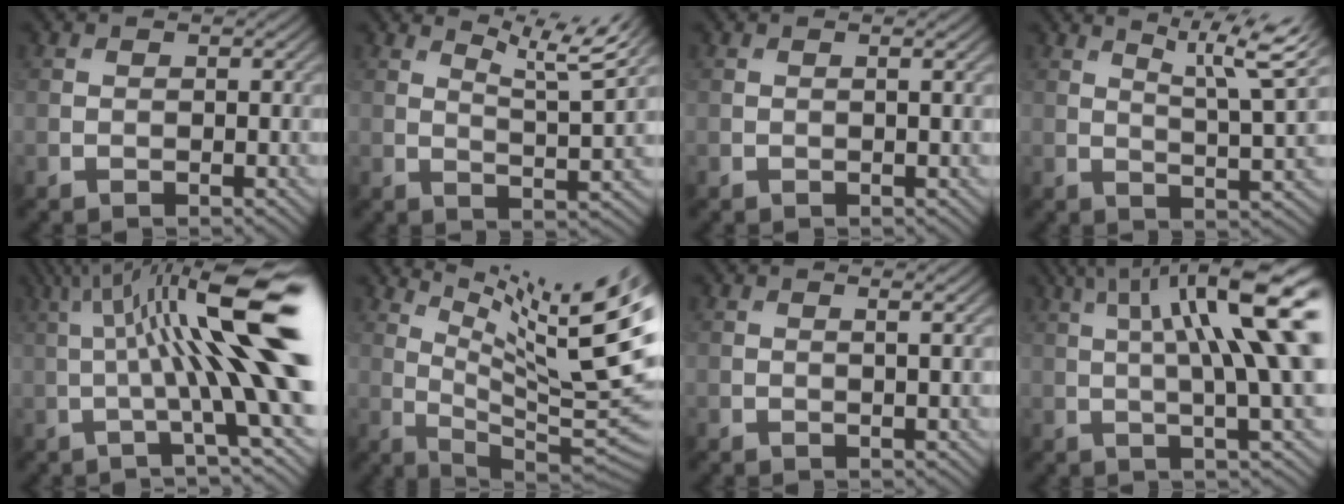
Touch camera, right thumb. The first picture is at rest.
{"total": 7.2, "force": [5.5, 0.8, 4.5], "torque": [-0.096, -0.001, 0.089]}
{"total": 1.1, "force": [0.1, 0.1, 1.1], "torque": [-0.017, 0.005, -0.001]}
{"total": 8.4, "force": [5.2, 1.2, 6.5], "torque": [-0.103, 0.010, 0.078]}
{"total": 15.4, "force": [2.0, 2.5, 15.1], "torque": [-0.226, 0.006, 0.041]}
{"total": 14.5, "force": [7.5, 2.6, 12.2], "torque": [-0.199, -0.001, 0.132]}
{"total": 1.8, "force": [0.6, 0.3, 1.7], "torque": [-0.027, 0.009, 0.002]}
{"total": 13.1, "force": [3.4, 2.5, 12.4], "torque": [-0.187, 0.007, 0.064]}